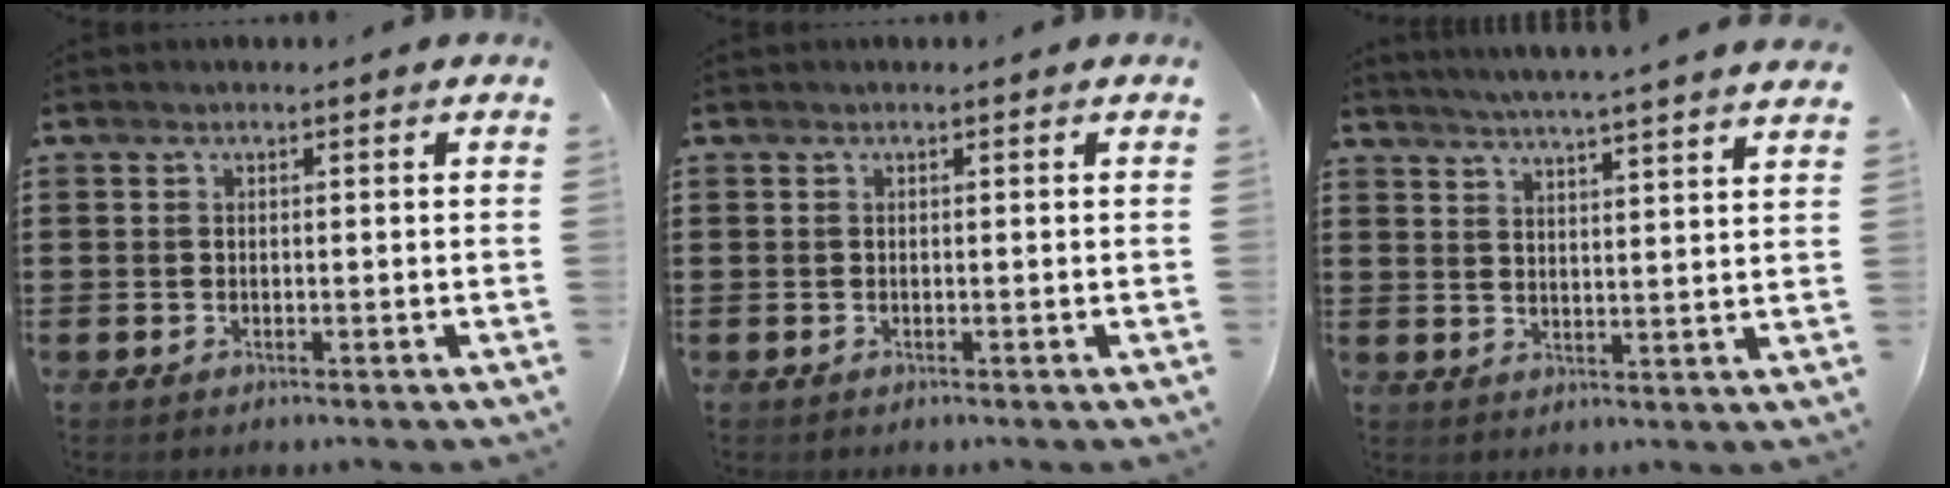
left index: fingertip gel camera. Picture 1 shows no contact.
{"total": 0.0}
{"total": 4.6, "force": [4.3, -1.2, 1.1], "torque": [-0.037, -0.028, 0.072]}